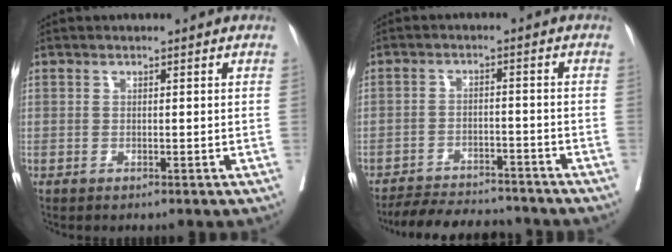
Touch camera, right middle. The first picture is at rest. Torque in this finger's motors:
{"motor_torque": [0.33, -0.59, 0.01, 0.00]}